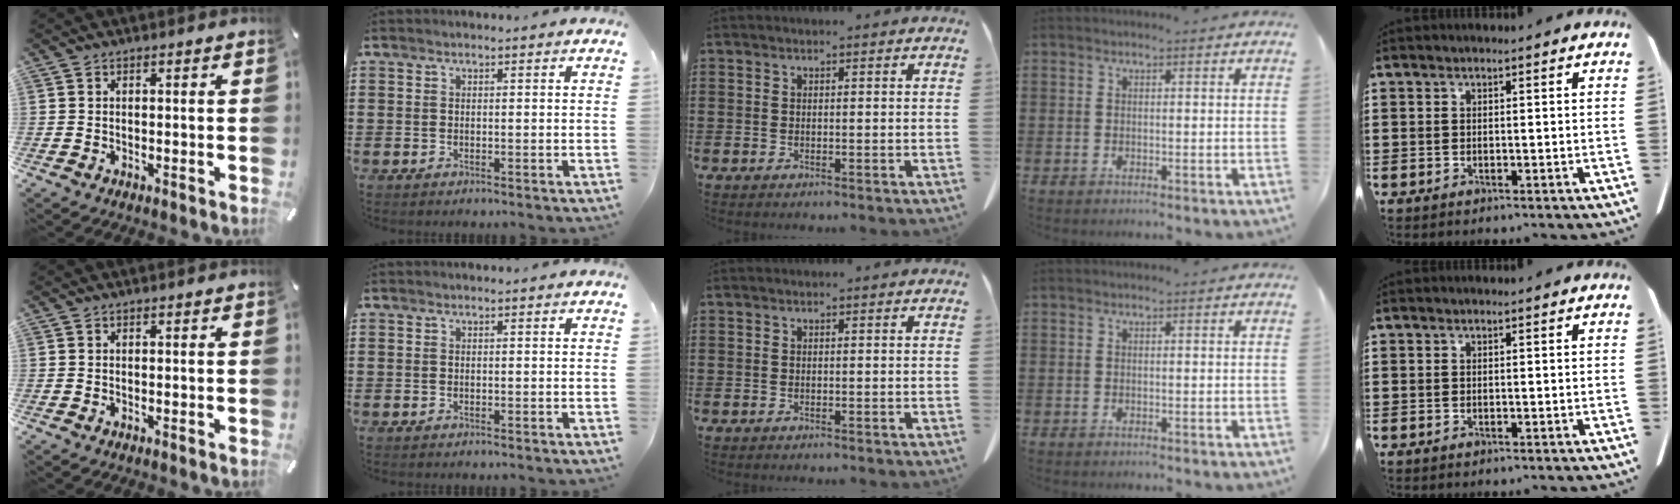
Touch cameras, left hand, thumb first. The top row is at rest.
{}